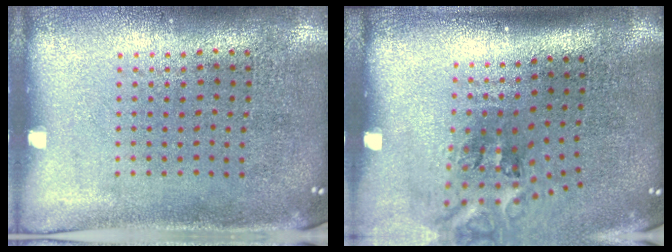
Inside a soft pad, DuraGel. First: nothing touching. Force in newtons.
{"total": 2.0, "press": 1.2, "slide": 1.6}